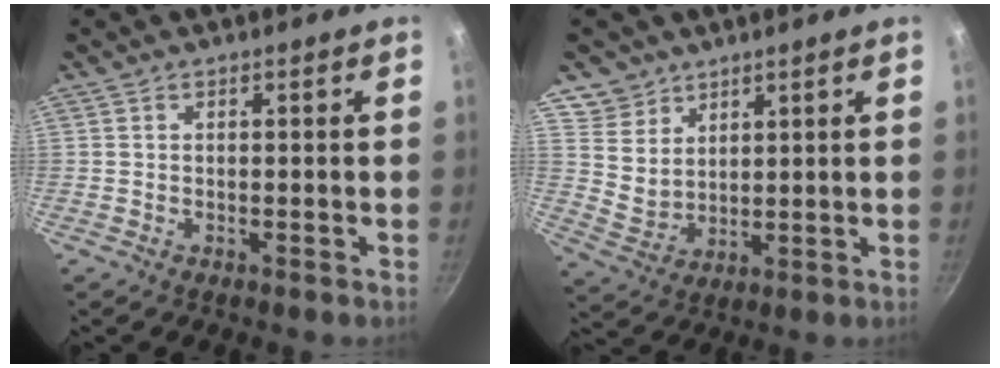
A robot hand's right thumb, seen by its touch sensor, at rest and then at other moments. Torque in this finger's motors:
{"motor_torque": [-0.48, 0.60, -0.42, 0.23, 0.06]}